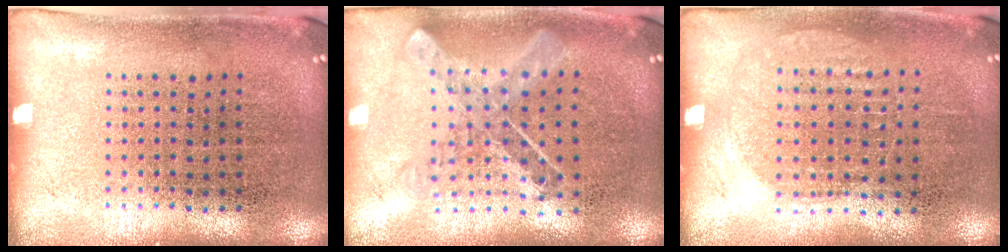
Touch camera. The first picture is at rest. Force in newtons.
{"total": 0.9, "press": 0.9, "slide": 0.1}
{"total": 1.0, "press": 0.9, "slide": 0.4}